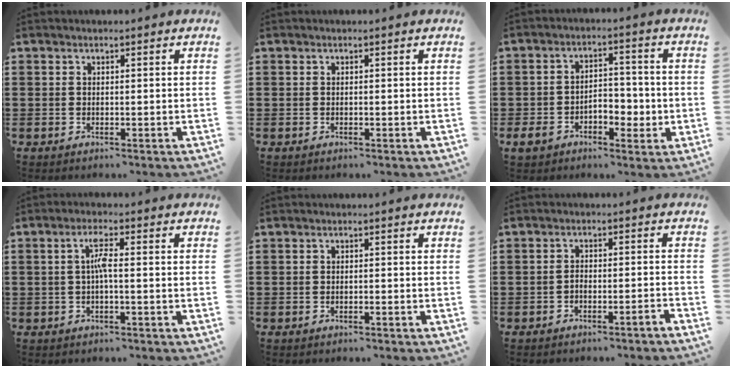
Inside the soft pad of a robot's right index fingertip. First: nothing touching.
{"total": 0.0}
{"total": 5.3, "force": [-2.0, 3.6, 3.4], "torque": [-0.057, 0.010, -0.040]}
{"total": 3.3, "force": [-0.3, 0.4, 3.3], "torque": [-0.063, 0.002, -0.010]}
{"total": 0.6, "force": [-0.6, 0.0, 0.2], "torque": [-0.004, -0.002, -0.012]}
{"total": 2.2, "force": [-2.1, 0.0, 0.6], "torque": [-0.014, 0.001, -0.043]}